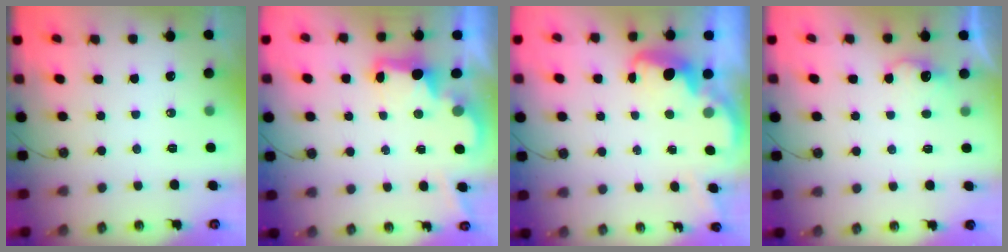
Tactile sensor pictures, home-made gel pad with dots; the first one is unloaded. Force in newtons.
{"total": 3.0, "press": 2.9, "slide": 0.6}
{"total": 2.5, "press": 2.5, "slide": 0.4}
{"total": 4.8, "press": 4.7, "slide": 1.0}